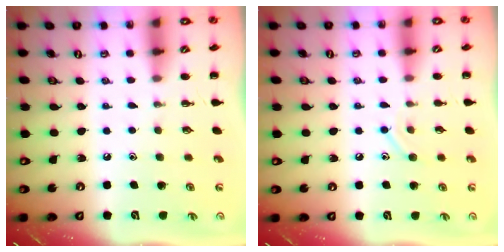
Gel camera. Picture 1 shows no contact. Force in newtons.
{"total": 7.2, "press": 7.1, "slide": 1.5}